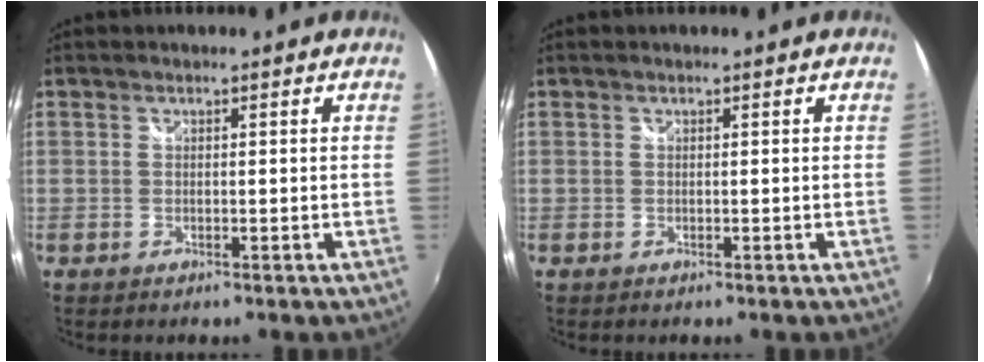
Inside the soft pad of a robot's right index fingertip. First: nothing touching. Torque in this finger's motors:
{"motor_torque": [-0.01, -0.01, 0.00, 0.00]}